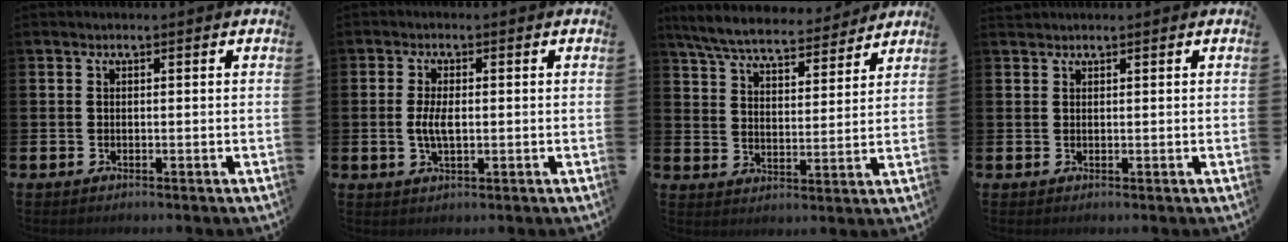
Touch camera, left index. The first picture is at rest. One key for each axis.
{"total": 3.6, "fx": -0.1, "fy": 1.5, "fz": 3.3, "tx": -0.064, "ty": -0.001, "tz": -0.007}
{"total": 7.2, "fx": 6.8, "fy": 1.3, "fz": 2.0, "tx": -0.068, "ty": -0.038, "tz": 0.120}
{"total": 0.9, "fx": 0.9, "fy": 0.1, "fz": -0.1, "tx": 0.015, "ty": -0.004, "tz": 0.013}